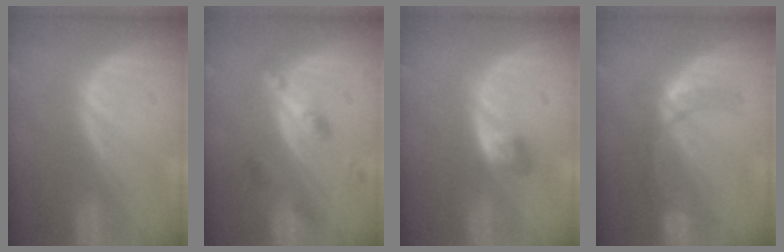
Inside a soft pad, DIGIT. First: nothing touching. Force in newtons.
{"total": 4.6, "press": 4.4, "slide": 1.5}
{"total": 2.8, "press": 2.5, "slide": 1.2}
{"total": 4.7, "press": 4.6, "slide": 1.0}